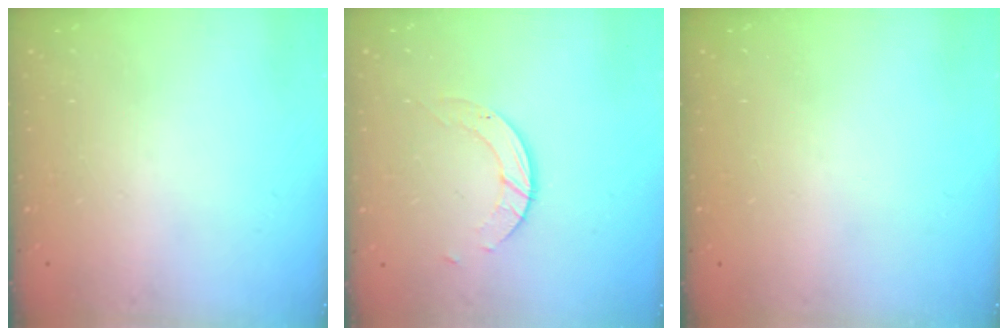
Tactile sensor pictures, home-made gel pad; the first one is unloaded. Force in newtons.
{"total": 3.0, "press": 3.0, "slide": 0.3}
{"total": 0.0}